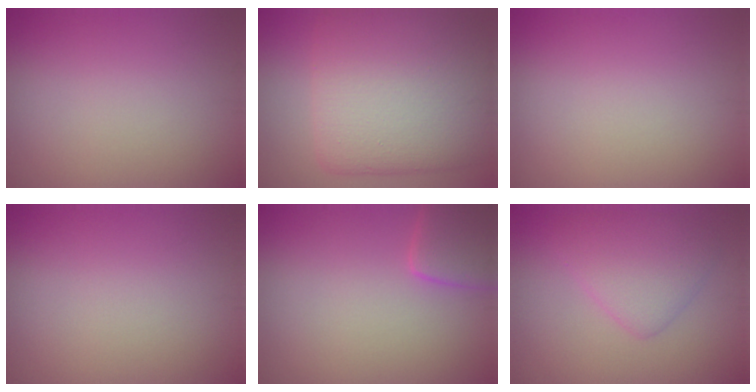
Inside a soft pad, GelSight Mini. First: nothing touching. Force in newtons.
{"total": 12.9, "press": 12.9, "slide": 0.3}
{"total": 0.0}
{"total": 0.0}
{"total": 3.4, "press": 3.4, "slide": 0.2}
{"total": 3.9, "press": 3.9, "slide": 0.1}